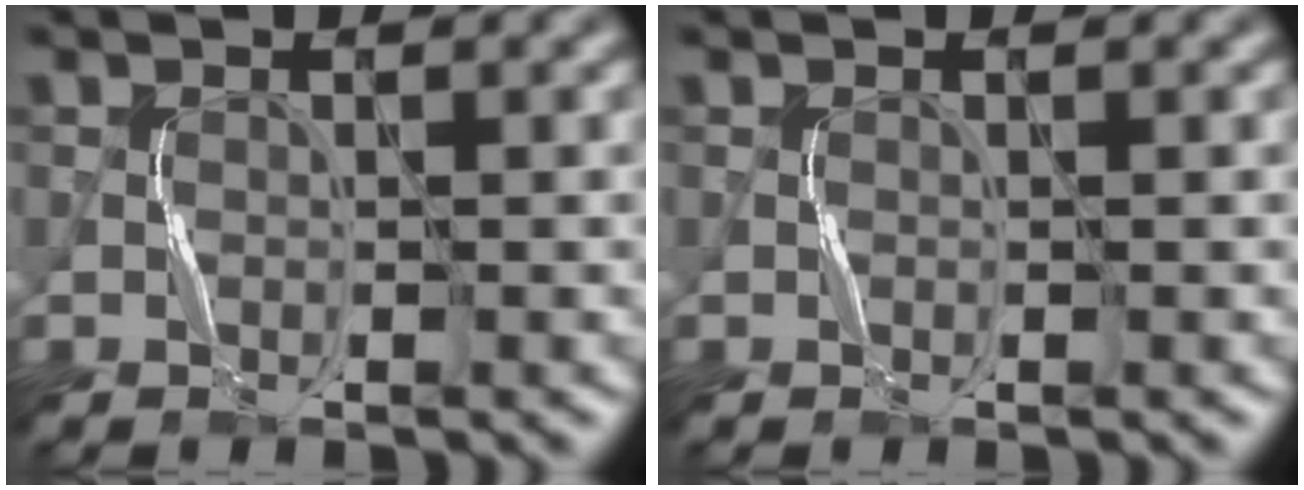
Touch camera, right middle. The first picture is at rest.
{"total": 0.0}